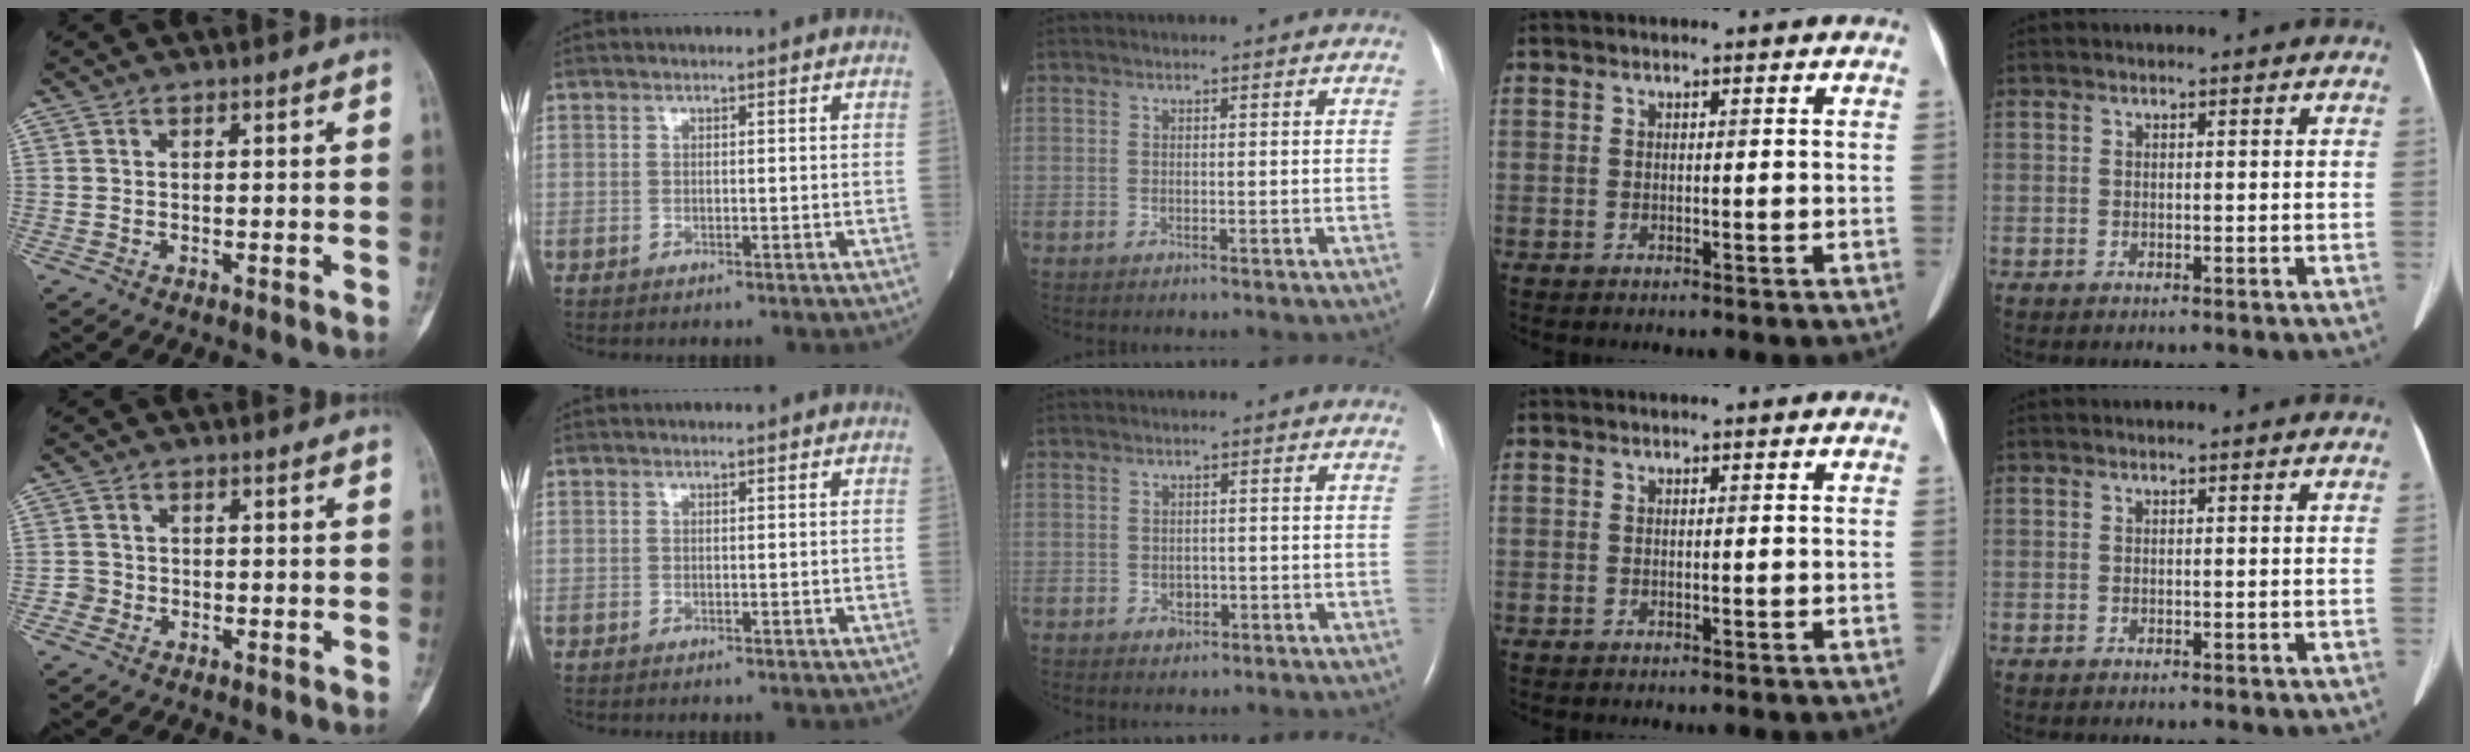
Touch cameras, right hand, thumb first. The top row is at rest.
{"thumb": {"total": 1.7, "force": [-0.6, 1.6, 0.0], "torque": [0.012, 0.008, -0.018]}, "middle": {"total": 1.6, "force": [-0.6, 1.3, 0.7], "torque": [-0.011, 0.003, -0.004]}}